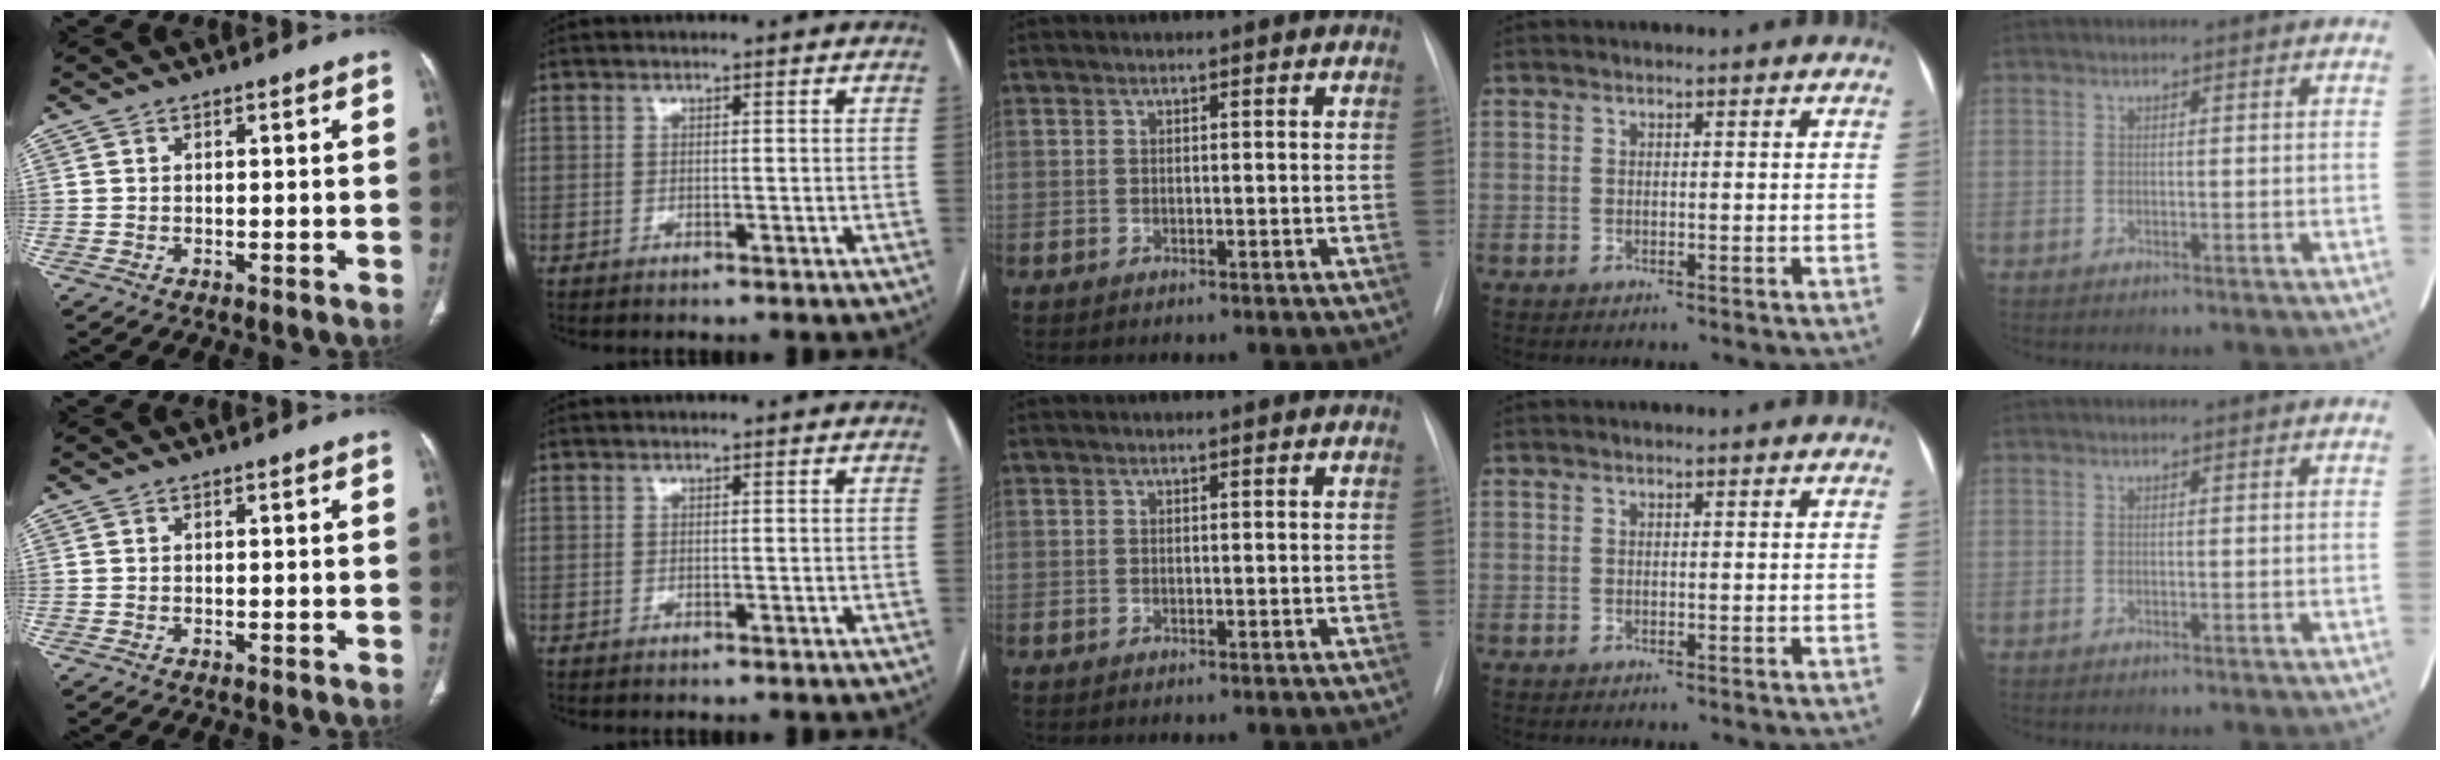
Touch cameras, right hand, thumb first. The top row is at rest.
{}